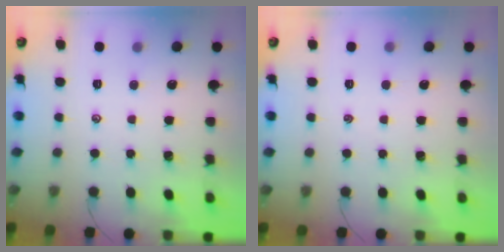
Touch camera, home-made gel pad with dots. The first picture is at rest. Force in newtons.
{"total": 0.0}